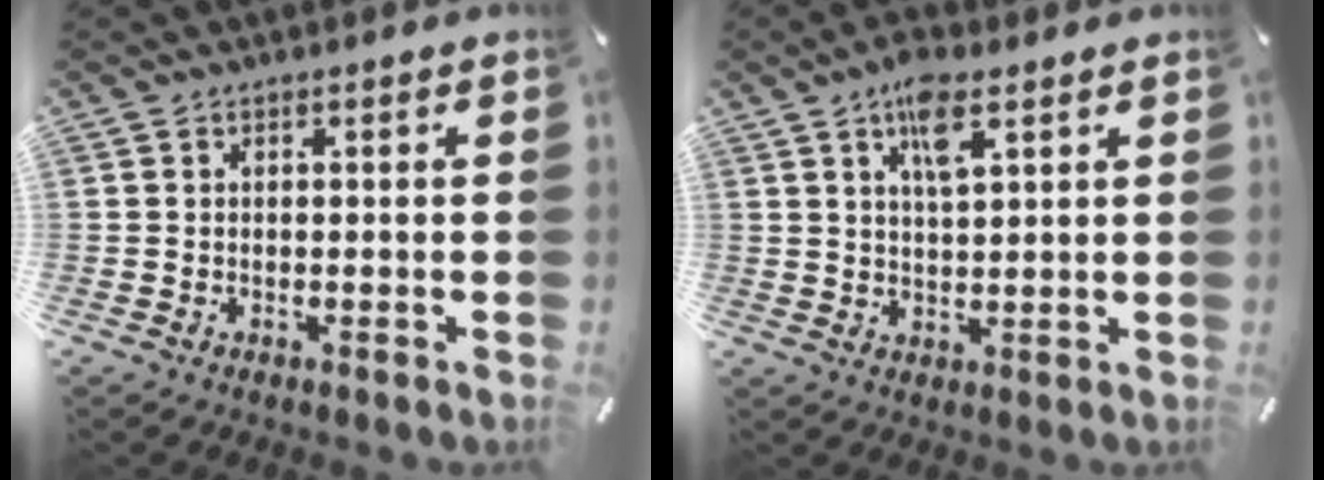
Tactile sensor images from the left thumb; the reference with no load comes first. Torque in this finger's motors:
{"motor_torque": [1.55, 1.66, 0.89, -0.97, 0.30]}